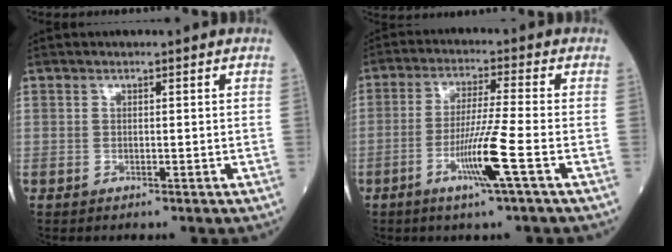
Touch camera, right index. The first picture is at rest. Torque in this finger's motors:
{"motor_torque": [1.35, -0.40, 0.74, 0.21]}